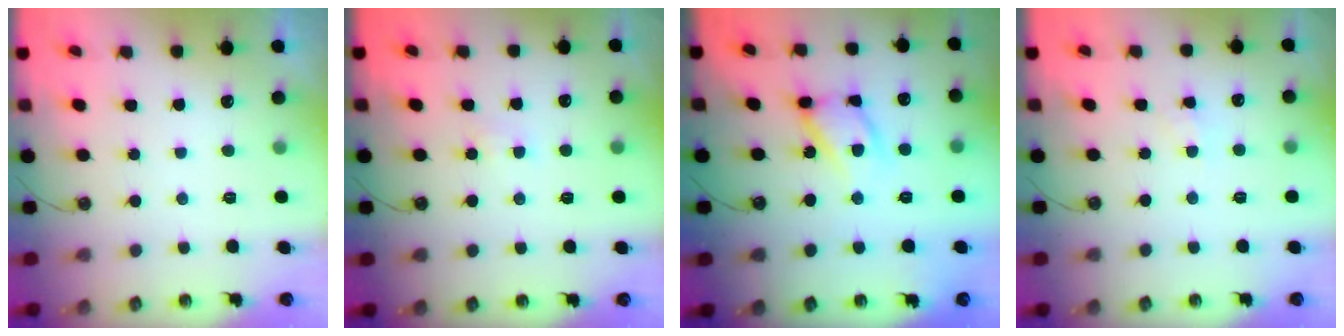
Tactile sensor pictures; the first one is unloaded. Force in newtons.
{"total": 3.3, "press": 3.2, "slide": 0.3}
{"total": 12.2, "press": 12.1, "slide": 1.1}
{"total": 2.0, "press": 2.0, "slide": 0.3}